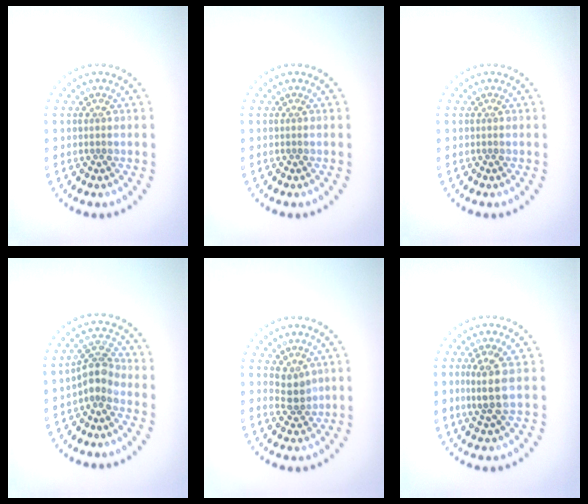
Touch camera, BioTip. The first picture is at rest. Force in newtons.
{"total": 0.0}
{"total": 0.0}
{"total": 2.6, "press": 2.0, "slide": 1.6}
{"total": 2.0, "press": 1.6, "slide": 1.2}
{"total": 3.1, "press": 2.8, "slide": 1.4}